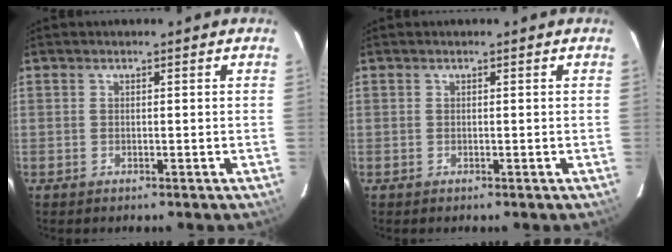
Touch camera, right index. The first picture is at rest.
{"total": 0.0}